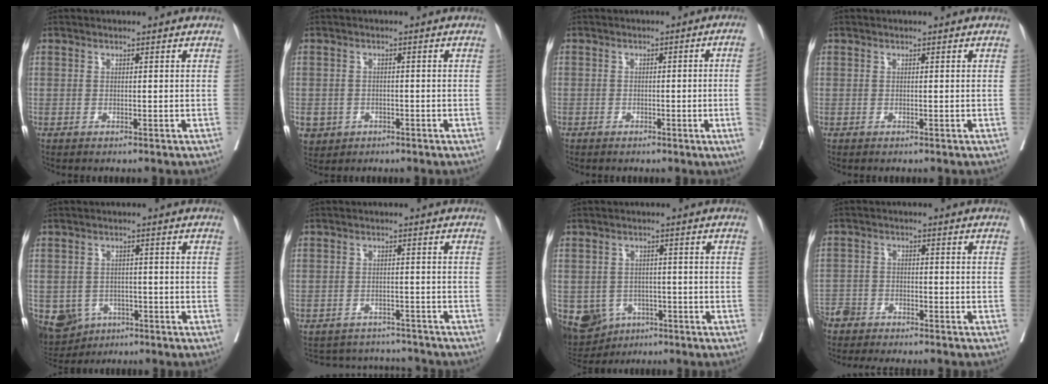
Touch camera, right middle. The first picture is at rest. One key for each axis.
{"total": 6.3, "fx": -3.0, "fy": 5.2, "fz": 1.7, "tx": -0.046, "ty": 0.001, "tz": -0.043}
{"total": 5.2, "fx": -1.0, "fy": -1.1, "fz": 5.0, "tx": -0.056, "ty": 0.000, "tz": -0.015}
{"total": 0.0}
{"total": 8.1, "fx": -3.9, "fy": 6.7, "fz": 2.2, "tx": -0.055, "ty": 0.002, "tz": -0.051}
{"total": 8.2, "fx": -7.6, "fy": 2.8, "fz": -0.4, "tx": 0.011, "ty": 0.023, "tz": -0.096}
{"total": 9.9, "fx": -4.3, "fy": 8.3, "fz": 3.4, "tx": -0.085, "ty": 0.004, "tz": -0.055}
{"total": 7.4, "fx": -7.1, "fy": 1.6, "fz": 1.5, "tx": -0.017, "ty": -0.007, "tz": -0.116}